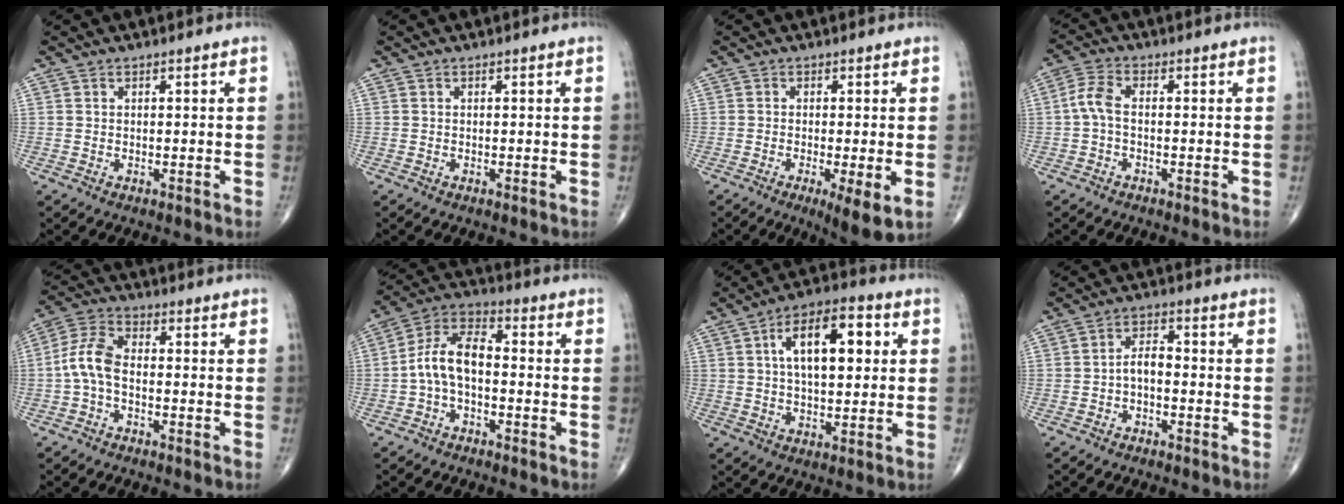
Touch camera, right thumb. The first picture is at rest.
{"total": 0.0}
{"total": 6.2, "force": [-1.8, 1.2, 5.8], "torque": [-0.097, -0.019, -0.031]}
{"total": 4.2, "force": [-0.6, 2.0, 3.7], "torque": [-0.084, 0.012, -0.021]}
{"total": 7.0, "force": [-1.4, 3.7, 5.8], "torque": [-0.127, 0.024, -0.038]}
{"total": 9.1, "force": [-1.5, 5.0, 7.5], "torque": [-0.139, 0.039, -0.040]}
{"total": 13.8, "force": [3.2, 6.6, 11.6], "torque": [-0.169, 0.014, 0.048]}
{"total": 3.7, "force": [-1.2, 2.0, 2.9], "torque": [-0.043, 0.022, -0.029]}